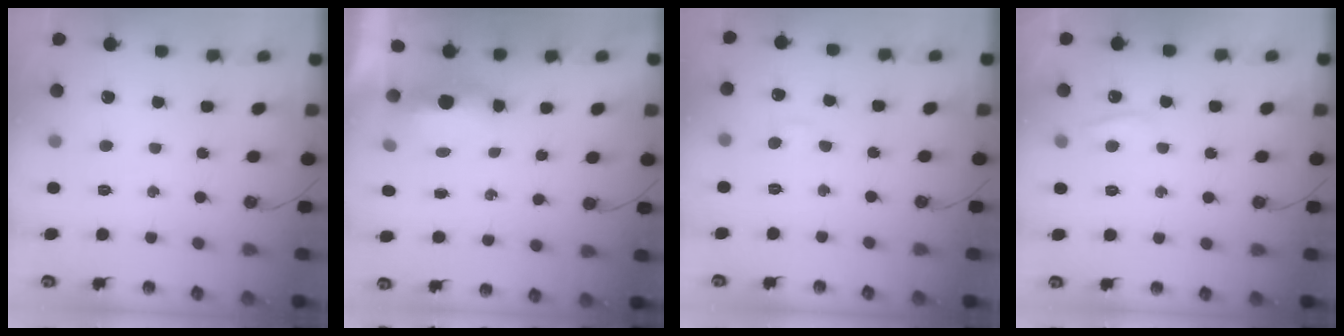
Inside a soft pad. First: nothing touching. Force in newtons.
{"total": 5.1, "press": 5.0, "slide": 1.2}
{"total": 4.0, "press": 3.9, "slide": 0.6}
{"total": 4.1, "press": 4.1, "slide": 0.6}